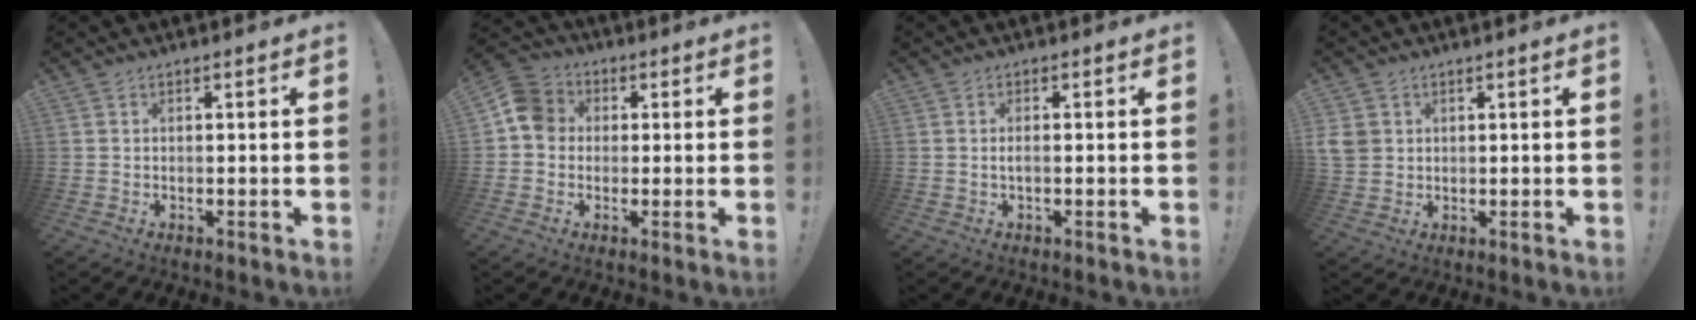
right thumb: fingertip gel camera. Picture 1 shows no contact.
{"total": 8.0, "force": [0.5, 7.3, 3.4], "torque": [-0.045, 0.015, 0.013]}
{"total": 1.6, "force": [-0.3, 0.4, 1.6], "torque": [-0.028, 0.005, -0.005]}
{"total": 5.0, "force": [1.7, 4.0, 2.4], "torque": [-0.056, -0.003, 0.035]}